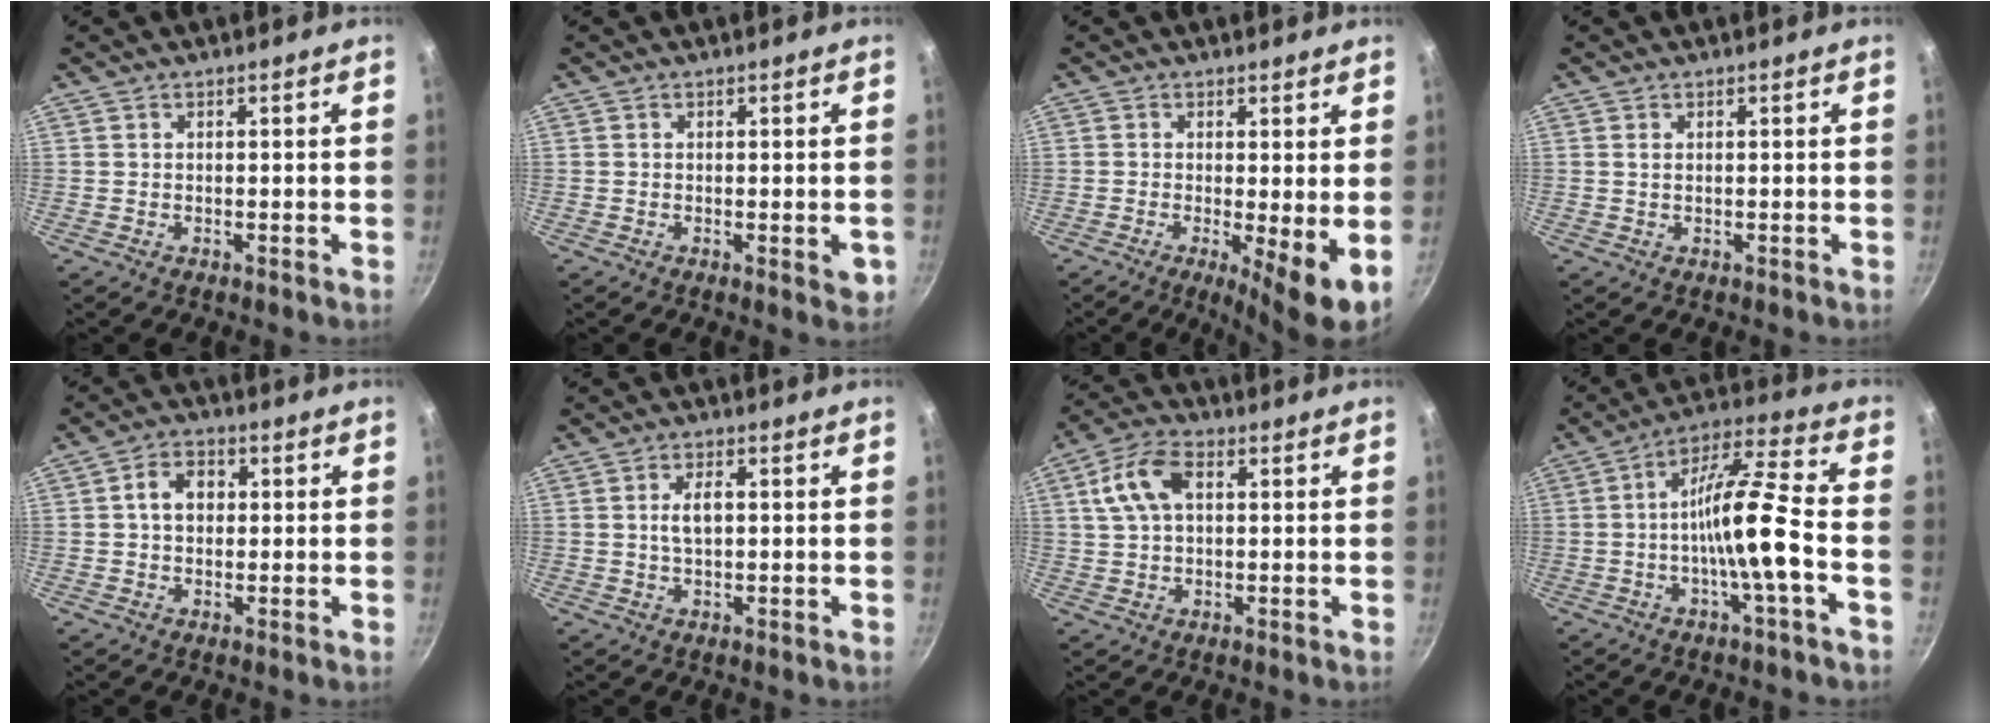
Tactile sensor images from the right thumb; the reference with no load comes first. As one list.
[{"total": 2.5, "force": [-0.5, 0.9, 2.3], "torque": [-0.025, -0.007, -0.008]}, {"total": 6.5, "force": [-0.6, 1.2, 6.4], "torque": [-0.093, -0.016, -0.006]}, {"total": 0.8, "force": [0.3, 0.4, 0.6], "torque": [-0.011, 0.001, 0.005]}, {"total": 5.8, "force": [0.7, 4.4, 3.7], "torque": [-0.041, 0.014, 0.003]}, {"total": 3.9, "force": [0.3, 1.9, 3.4], "torque": [-0.056, 0.009, 0.007]}, {"total": 9.3, "force": [2.2, 5.7, 7.0], "torque": [-0.130, 0.018, 0.034]}, {"total": 13.8, "force": [-3.2, 1.5, 13.3], "torque": [-0.227, 0.036, -0.063]}]